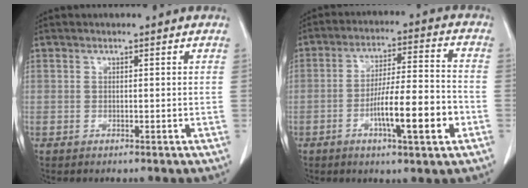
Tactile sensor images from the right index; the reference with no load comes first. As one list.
[{"total": 11.6, "force": [-4.1, 1.2, 10.8], "torque": [-0.182, 0.003, -0.066]}]